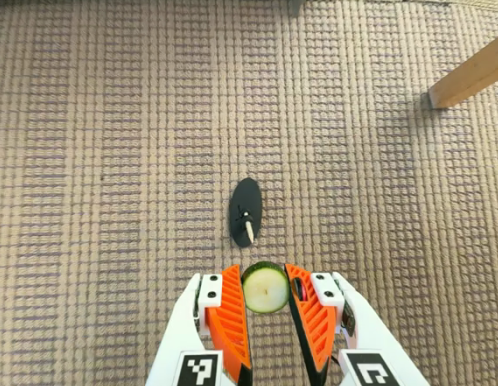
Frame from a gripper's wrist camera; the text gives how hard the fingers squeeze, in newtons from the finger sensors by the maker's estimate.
{"total": 8.6, "left": 8.8, "right": 8.4}